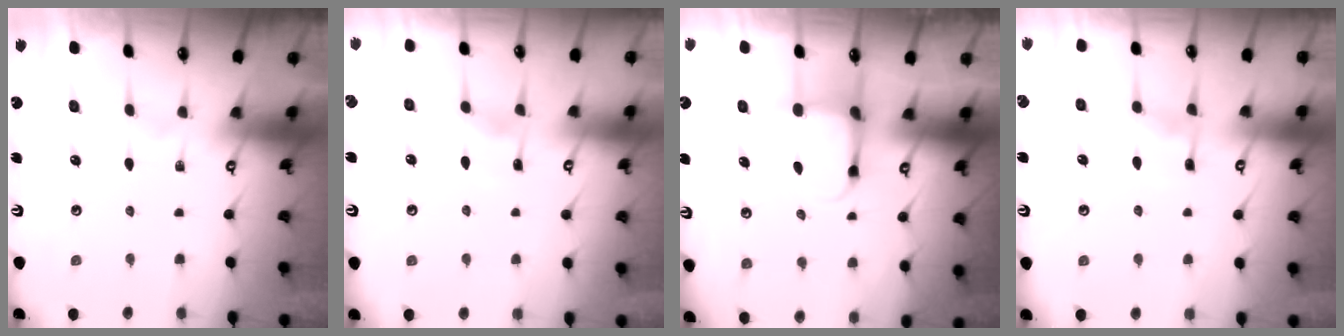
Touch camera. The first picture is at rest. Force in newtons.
{"total": 3.0, "press": 2.9, "slide": 0.4}
{"total": 4.5, "press": 4.4, "slide": 0.9}
{"total": 5.7, "press": 5.7, "slide": 0.6}